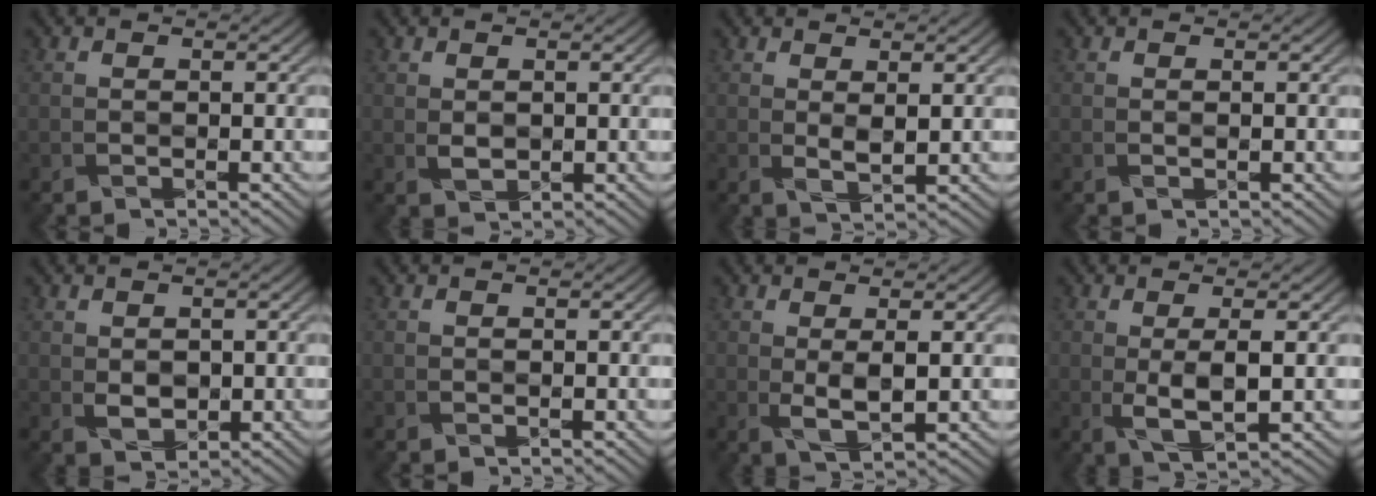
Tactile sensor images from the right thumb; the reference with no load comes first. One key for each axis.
{"total": 1.1, "fx": 0.6, "fy": 0.7, "fz": 0.6, "tx": -0.015, "ty": -0.004, "tz": 0.020}
{"total": 2.0, "fx": 1.1, "fy": 0.5, "fz": 1.6, "tx": -0.035, "ty": -0.009, "tz": 0.026}
{"total": 0.0}
{"total": 1.8, "fx": 0.5, "fy": 1.5, "fz": 0.9, "tx": -0.021, "ty": -0.006, "tz": 0.018}
{"total": 0.0}
{"total": 2.9, "fx": 0.4, "fy": 0.8, "fz": 2.8, "tx": -0.061, "ty": -0.005, "tz": 0.013}
{"total": 3.7, "fx": 0.1, "fy": 0.9, "fz": 3.6, "tx": -0.074, "ty": -0.002, "tz": 0.008}